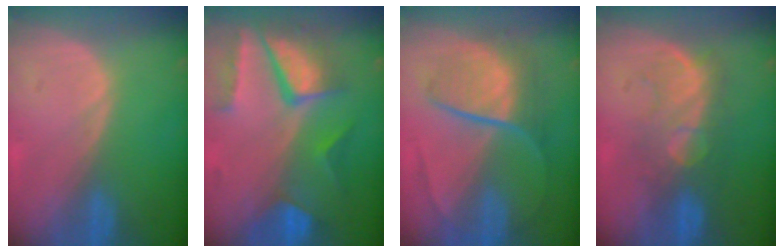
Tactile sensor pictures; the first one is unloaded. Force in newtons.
{"total": 10.3, "press": 8.8, "slide": 5.4}
{"total": 8.0, "press": 7.4, "slide": 2.9}
{"total": 8.2, "press": 7.9, "slide": 2.2}